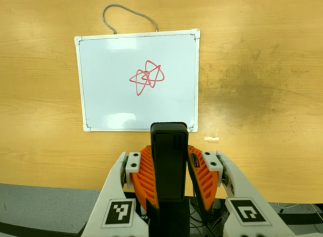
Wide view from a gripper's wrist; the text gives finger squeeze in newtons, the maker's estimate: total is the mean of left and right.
{"total": 4.7, "left": 3.4, "right": 6.1}